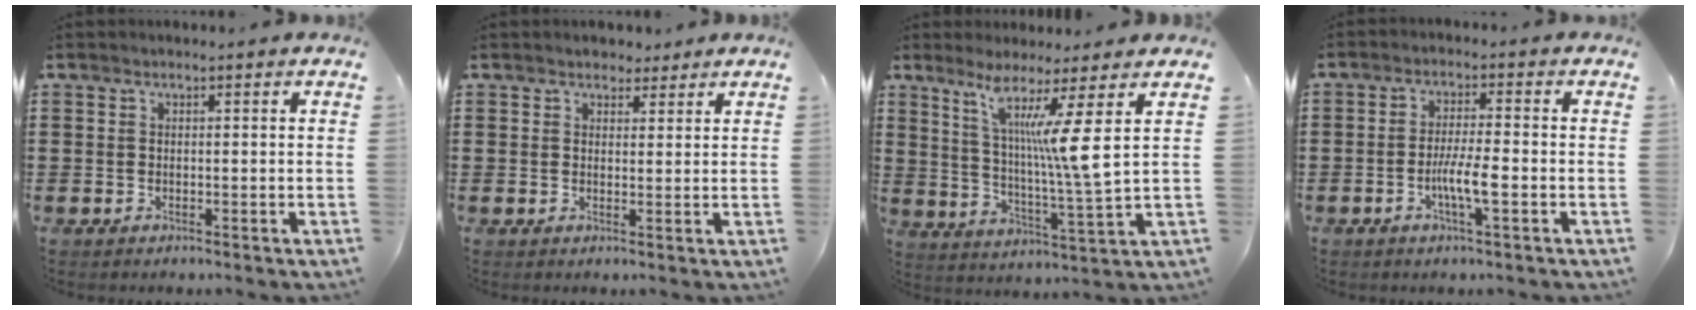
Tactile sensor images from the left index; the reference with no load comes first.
{"total": 2.3, "force": [2.0, 1.2, 0.0], "torque": [0.001, 0.003, 0.034]}
{"total": 10.3, "force": [5.6, -1.4, 8.5], "torque": [-0.162, -0.039, 0.082]}
{"total": 5.0, "force": [-1.6, 0.7, 4.7], "torque": [-0.094, -0.002, -0.034]}